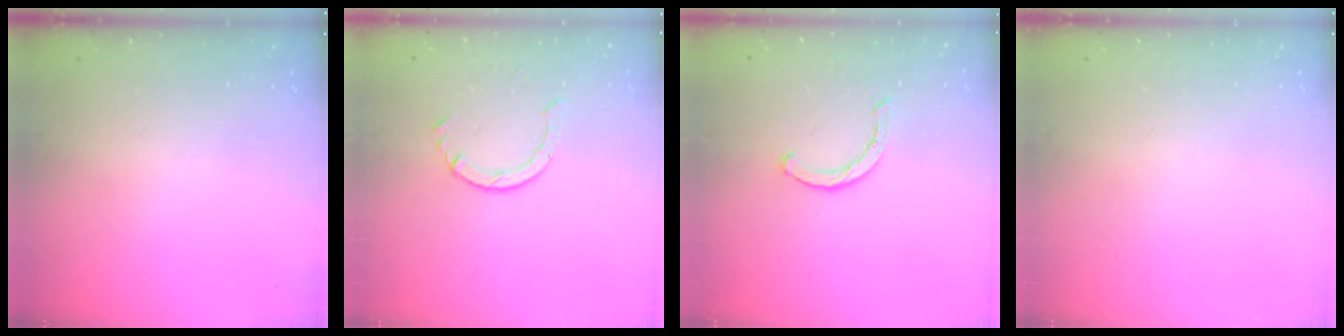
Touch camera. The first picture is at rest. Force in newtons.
{"total": 2.3, "press": 2.3, "slide": 0.2}
{"total": 2.1, "press": 2.1, "slide": 0.1}
{"total": 0.0}